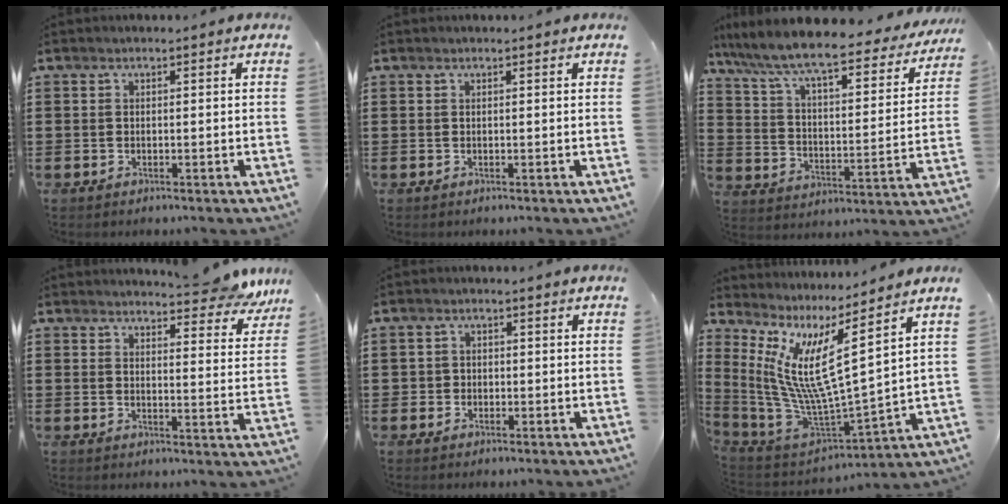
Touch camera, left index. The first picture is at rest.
{"total": 0.0}
{"total": 8.6, "force": [7.3, 0.9, 4.4], "torque": [-0.118, -0.052, 0.119]}
{"total": 6.0, "force": [5.6, 0.8, 1.9], "torque": [-0.031, -0.027, 0.100]}
{"total": 1.4, "force": [-0.4, 1.4, 0.1], "torque": [-0.008, 0.003, -0.010]}
{"total": 9.7, "force": [4.0, 1.3, 8.7], "torque": [-0.214, -0.070, 0.057]}